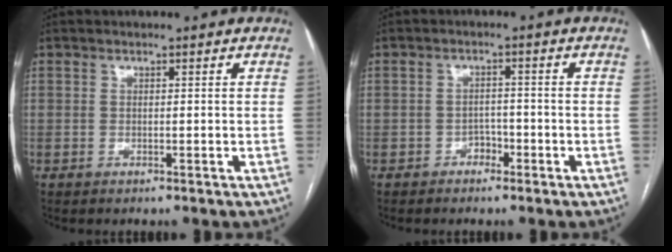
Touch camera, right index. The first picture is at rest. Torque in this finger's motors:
{"motor_torque": [0.22, 0.17, -0.08, -0.01]}